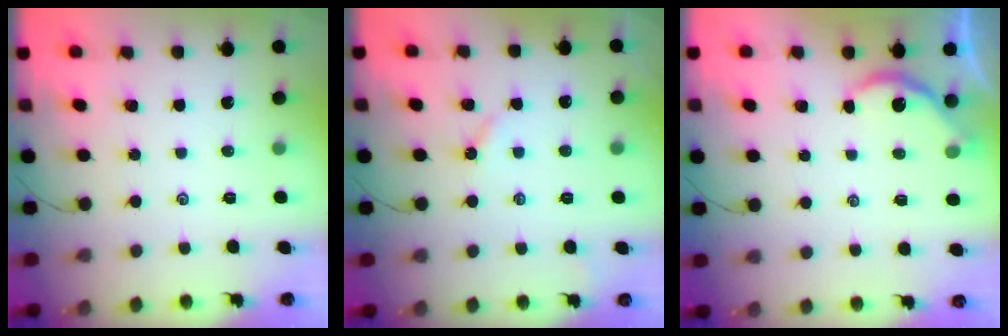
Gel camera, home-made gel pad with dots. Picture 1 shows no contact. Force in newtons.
{"total": 2.0, "press": 2.0, "slide": 0.3}
{"total": 3.3, "press": 3.3, "slide": 0.4}